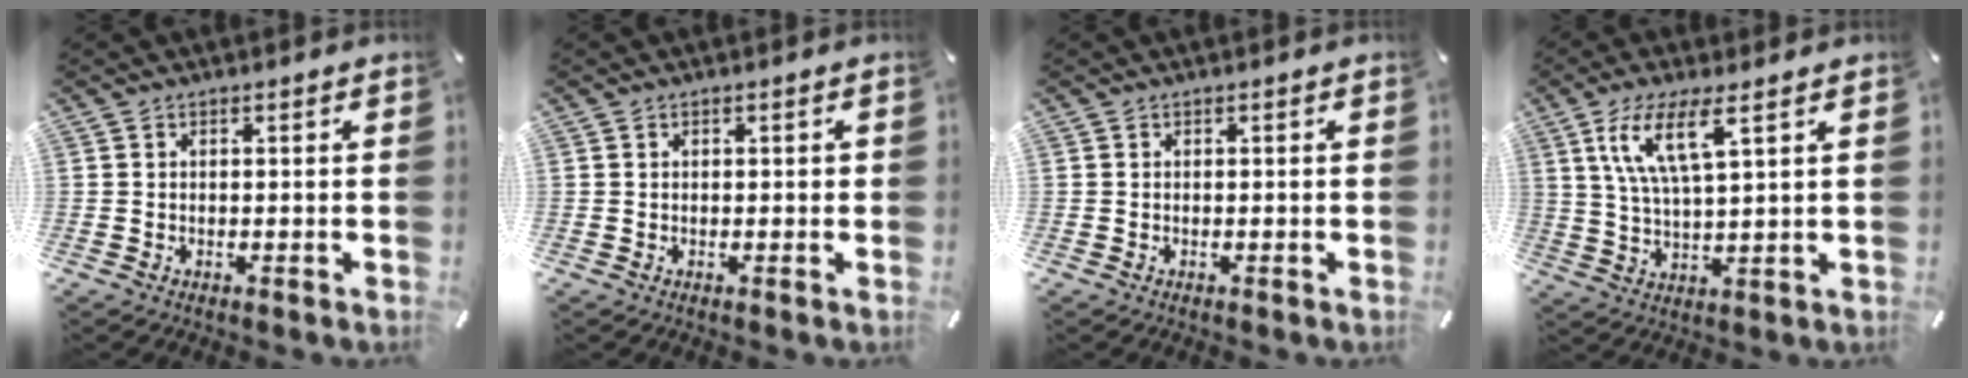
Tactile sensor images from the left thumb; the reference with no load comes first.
{"total": 0.8, "force": [0.2, 0.5, 0.6], "torque": [-0.011, 0.004, 0.002]}
{"total": 0.0}
{"total": 10.7, "force": [5.5, 2.8, 8.7], "torque": [-0.189, -0.001, 0.097]}